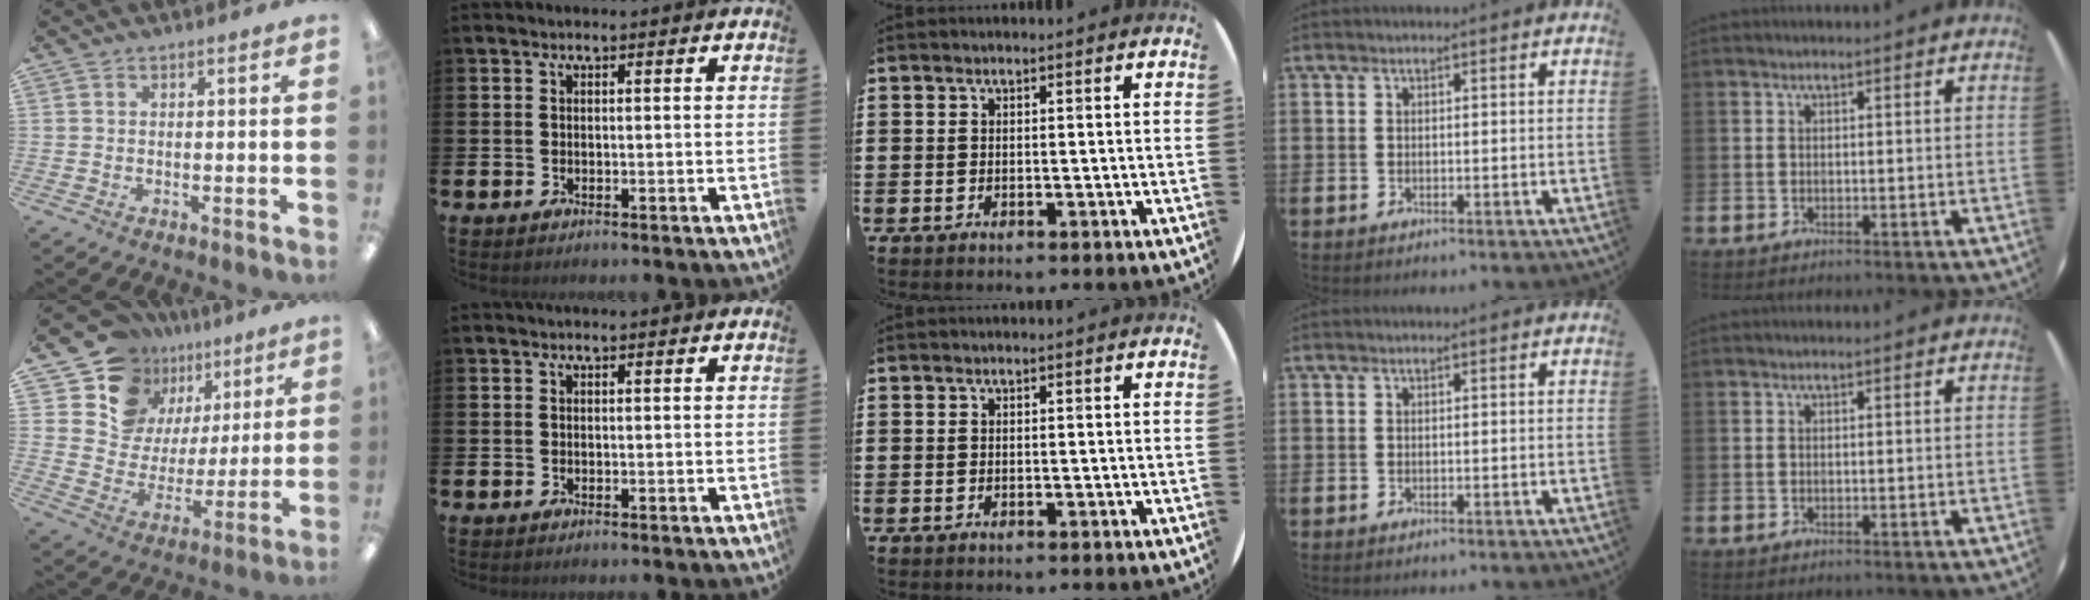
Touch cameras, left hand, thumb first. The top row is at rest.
{"thumb": {"total": 15.7, "force": [11.4, 10.2, 3.4], "torque": [-0.079, -0.091, 0.215]}}